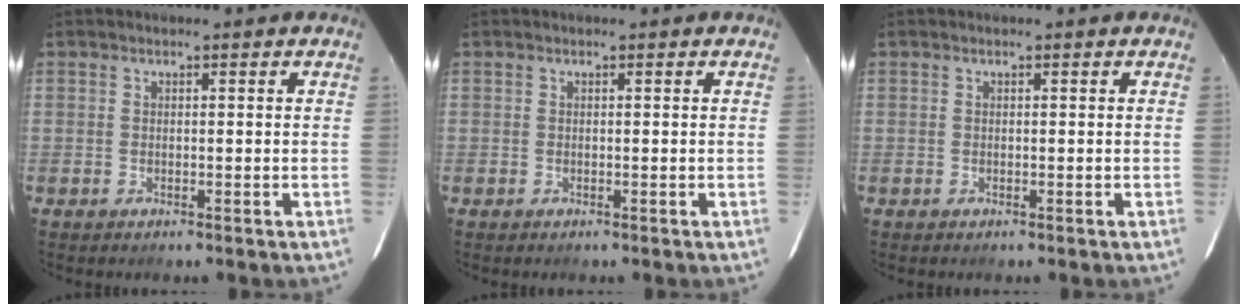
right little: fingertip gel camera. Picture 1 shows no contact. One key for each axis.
{"total": 0.0}
{"total": 0.0}